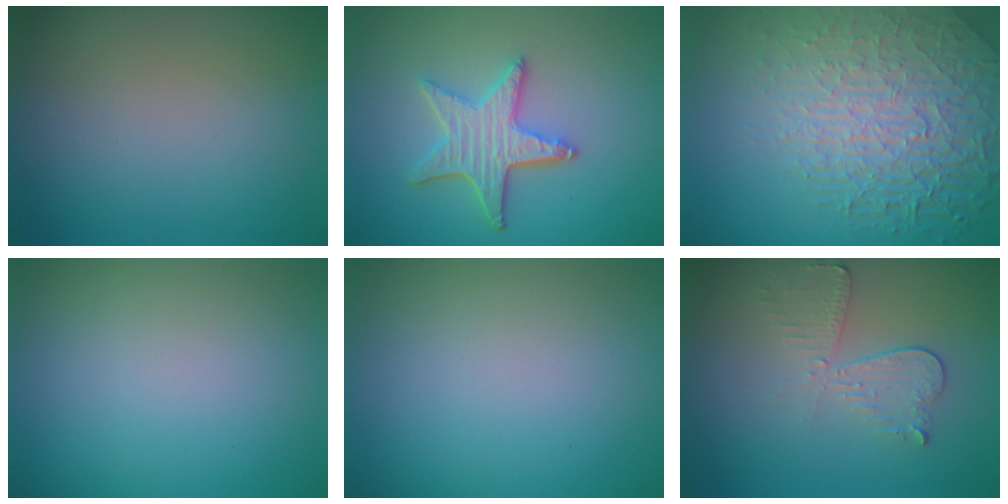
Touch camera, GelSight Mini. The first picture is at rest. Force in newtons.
{"total": 4.4, "press": 3.7, "slide": 2.4}
{"total": 8.9, "press": 6.0, "slide": 6.5}
{"total": 0.0}
{"total": 0.0}
{"total": 3.1, "press": 2.7, "slide": 1.6}